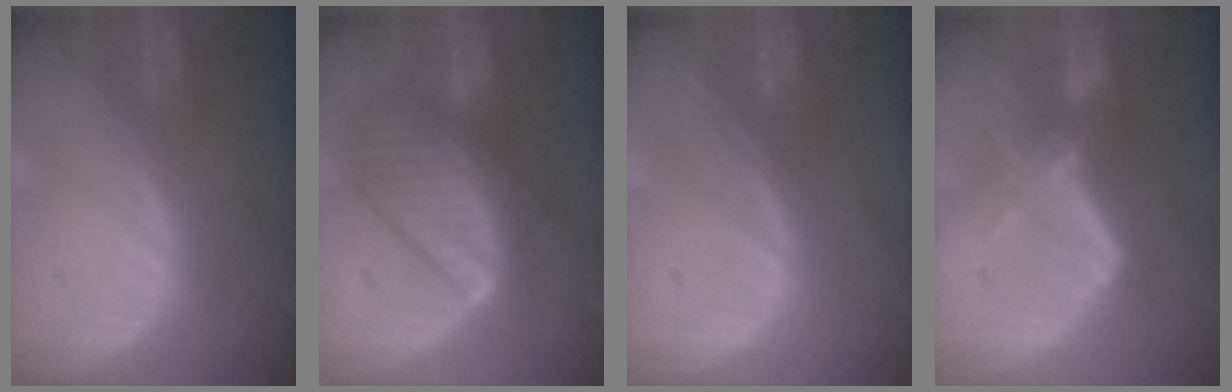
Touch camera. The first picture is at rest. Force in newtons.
{"total": 9.6, "press": 9.5, "slide": 0.8}
{"total": 0.0}
{"total": 5.8, "press": 5.2, "slide": 2.5}